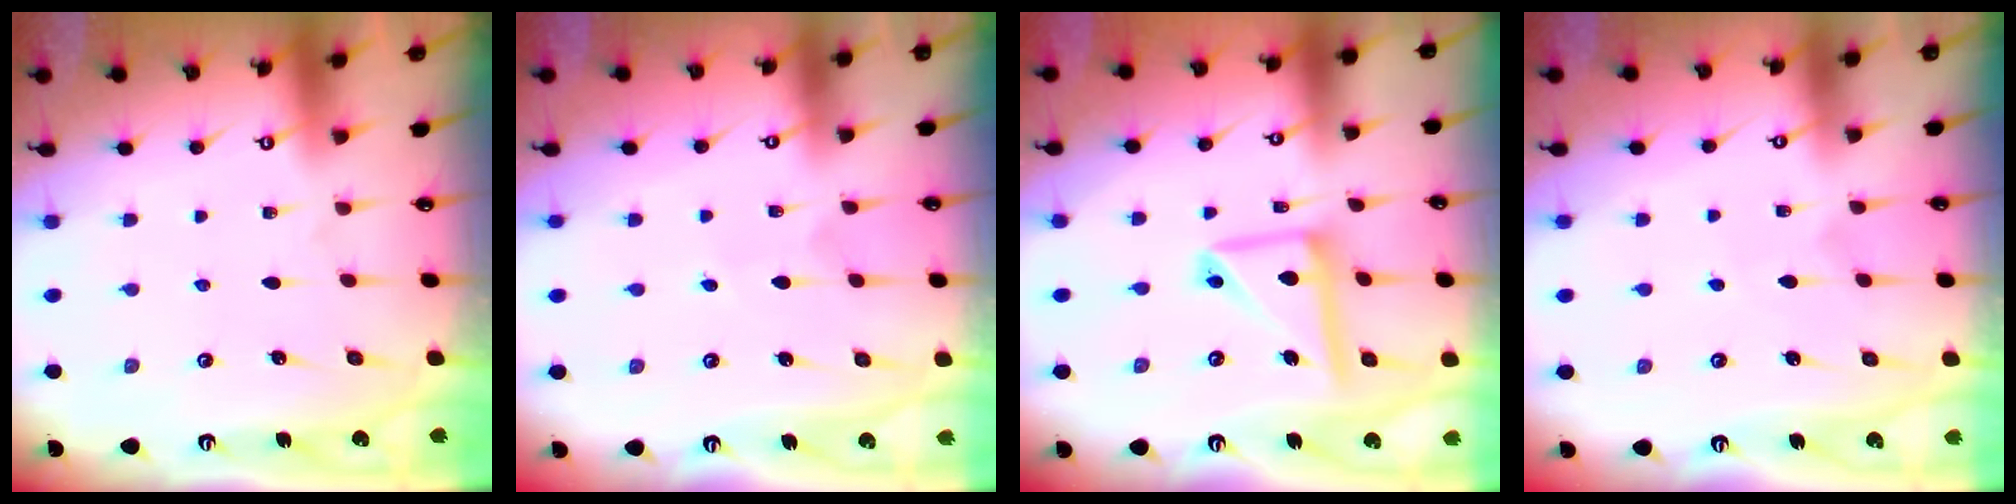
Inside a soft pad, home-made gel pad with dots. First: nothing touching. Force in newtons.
{"total": 2.8, "press": 2.8, "slide": 0.2}
{"total": 14.2, "press": 14.1, "slide": 1.4}
{"total": 3.4, "press": 3.4, "slide": 0.3}